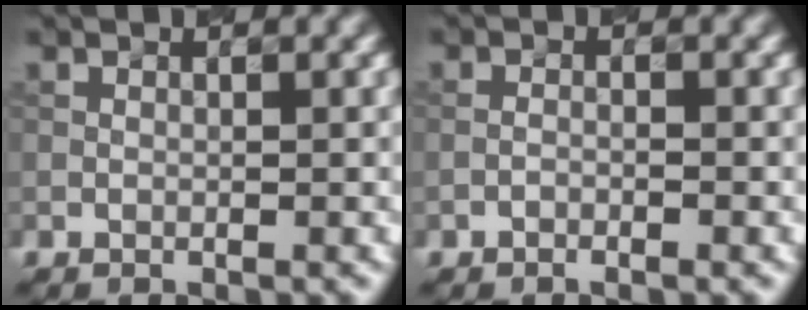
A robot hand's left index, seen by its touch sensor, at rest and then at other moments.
{"total": 1.0, "force": [-0.7, 0.2, 0.7], "torque": [-0.018, 0.003, -0.014]}